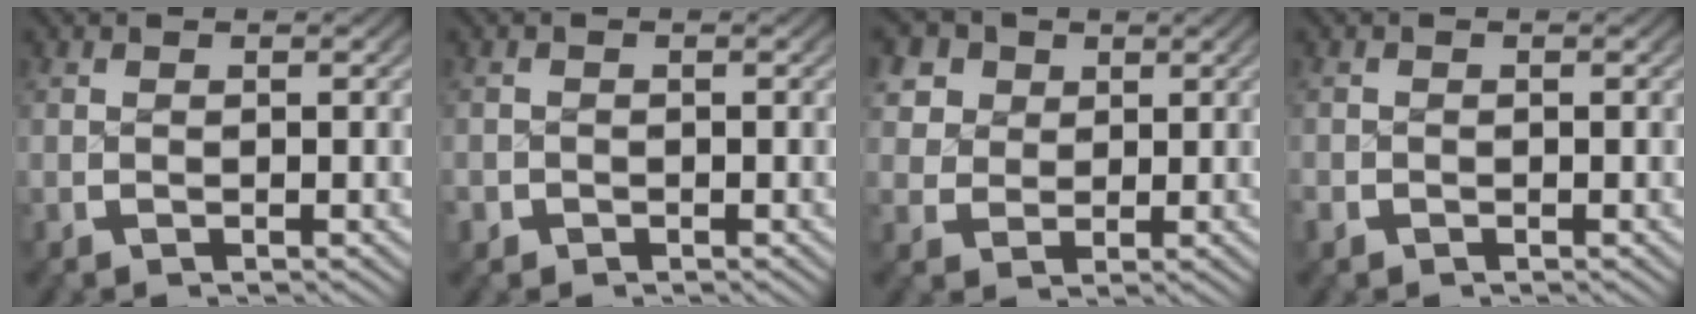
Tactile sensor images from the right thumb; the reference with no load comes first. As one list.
[{"total": 1.2, "force": [-0.7, 0.9, 0.0], "torque": [-0.003, -0.008, -0.012]}, {"total": 6.2, "force": [2.3, 5.2, 2.6], "torque": [-0.069, -0.010, 0.042]}, {"total": 0.9, "force": [-0.6, 0.7, 0.1], "torque": [-0.006, -0.004, -0.012]}]